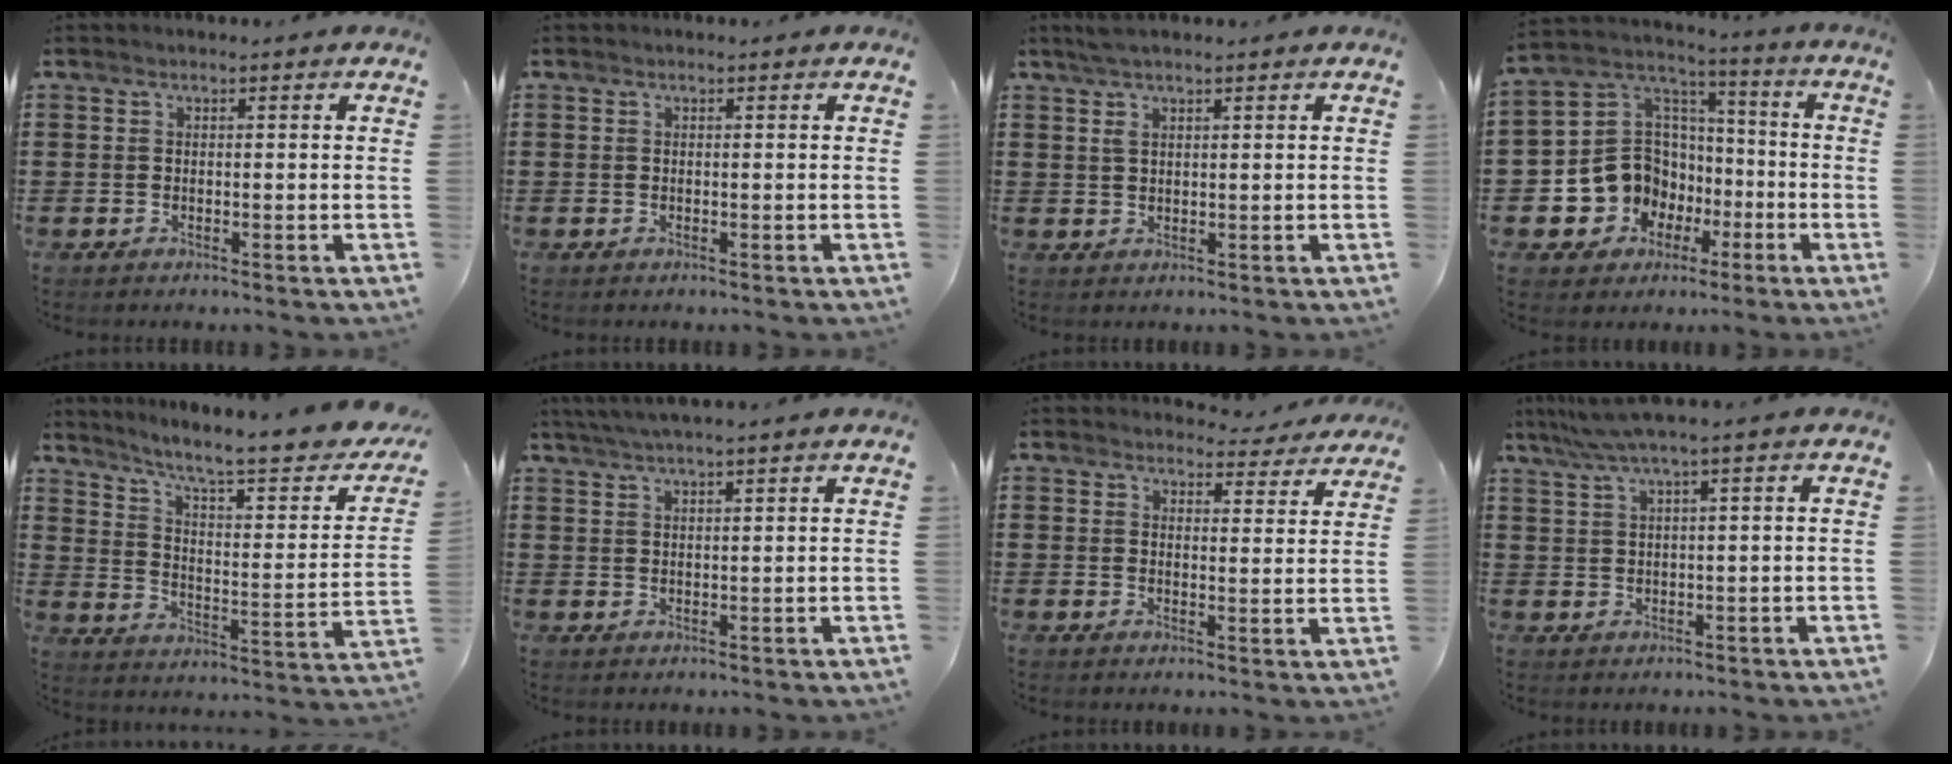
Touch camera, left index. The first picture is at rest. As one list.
[{"total": 0.0}, {"total": 2.3, "force": [1.4, 0.5, 1.8], "torque": [-0.038, 0.004, 0.025]}, {"total": 10.7, "force": [-3.5, 9.8, 2.8], "torque": [-0.103, 0.002, -0.060]}, {"total": 7.9, "force": [6.0, 0.5, 5.1], "torque": [-0.115, -0.044, 0.091]}, {"total": 2.6, "force": [2.2, -0.4, 1.4], "torque": [-0.030, 0.003, 0.041]}, {"total": 3.8, "force": [3.6, 0.7, 0.6], "torque": [-0.018, -0.018, 0.065]}, {"total": 3.8, "force": [1.8, -0.4, 3.3], "torque": [-0.074, -0.007, 0.028]}]